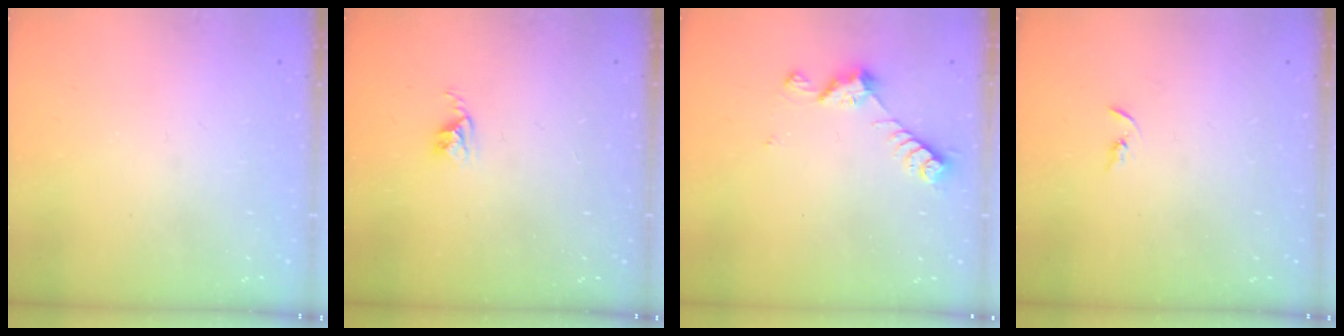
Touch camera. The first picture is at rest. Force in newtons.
{"total": 2.8, "press": 2.7, "slide": 0.4}
{"total": 7.2, "press": 7.2, "slide": 0.5}
{"total": 2.2, "press": 2.2, "slide": 0.2}